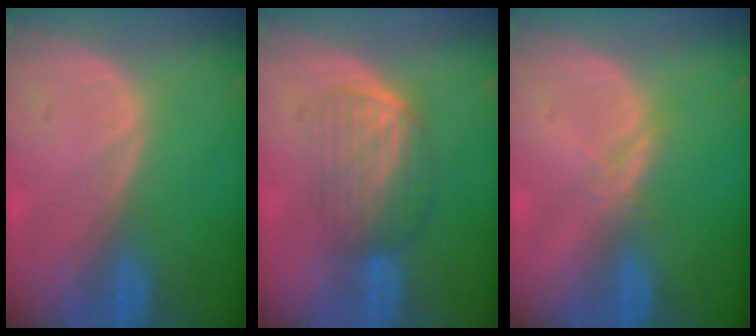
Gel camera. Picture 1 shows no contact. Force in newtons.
{"total": 5.8, "press": 5.5, "slide": 2.0}
{"total": 1.3, "press": 1.3, "slide": 0.1}